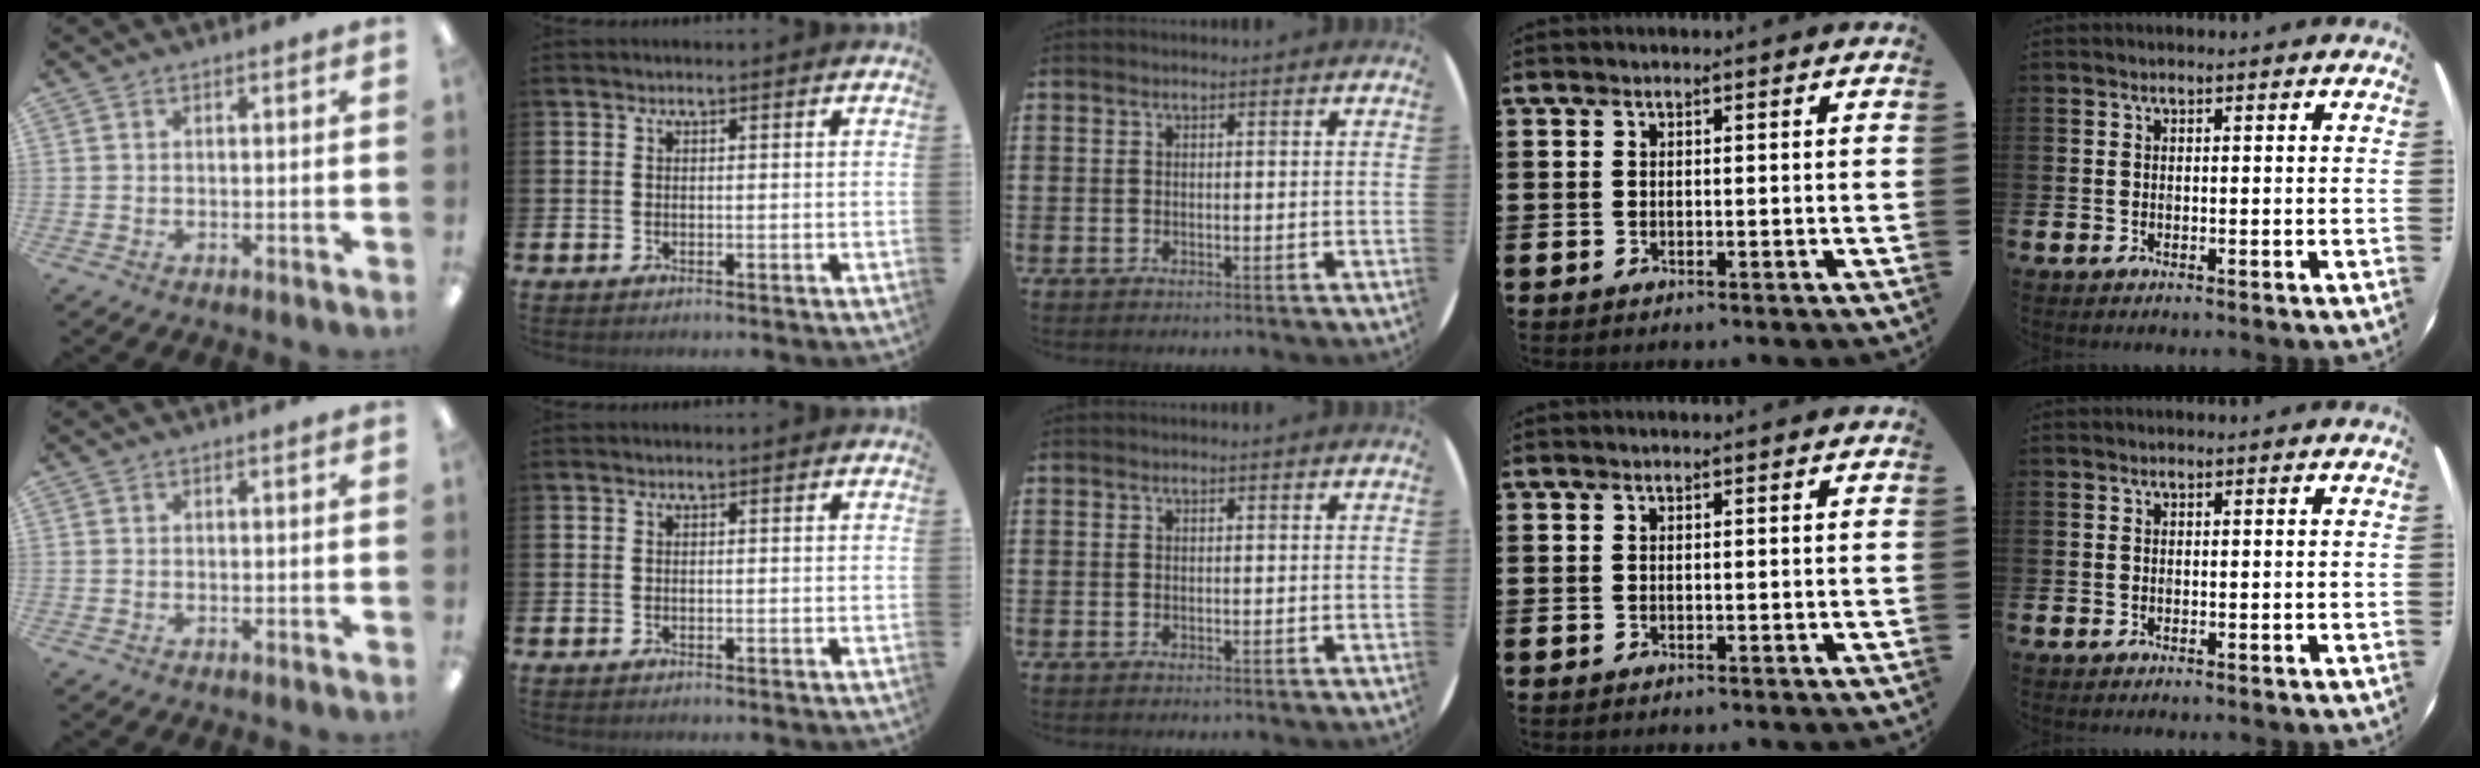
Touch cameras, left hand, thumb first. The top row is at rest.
{}